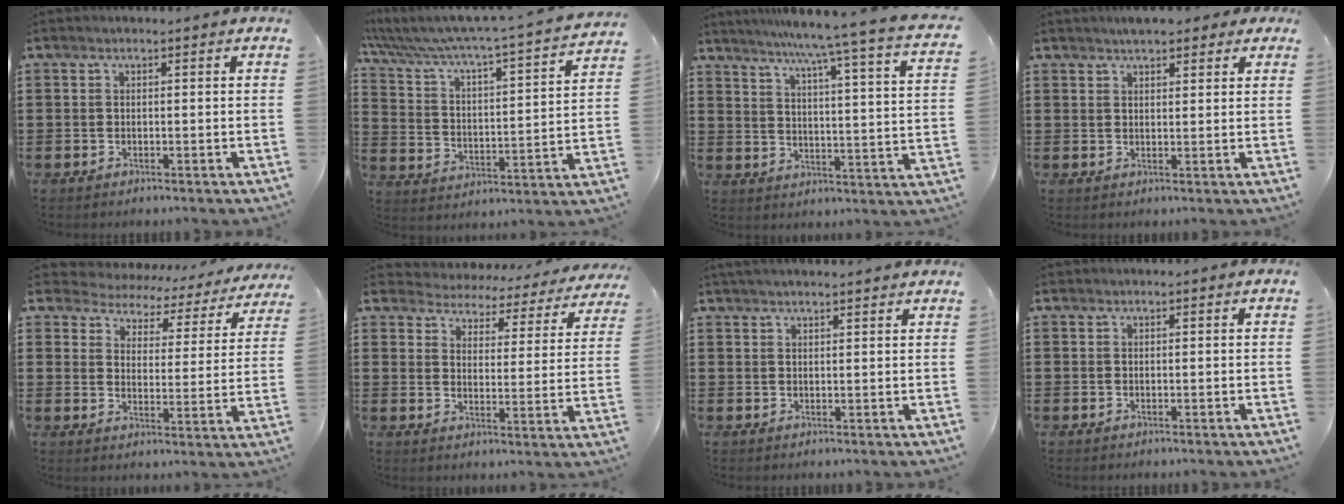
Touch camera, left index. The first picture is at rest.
{"total": 4.9, "force": [4.6, 0.0, 1.8], "torque": [-0.062, -0.050, 0.067]}
{"total": 6.0, "force": [4.9, -1.8, 2.9], "torque": [-0.069, -0.054, 0.069]}
{"total": 3.2, "force": [2.7, 0.9, 1.4], "torque": [-0.026, -0.001, 0.046]}
{"total": 3.2, "force": [3.0, 1.1, -0.2], "torque": [-0.023, -0.024, 0.043]}
{"total": 3.2, "force": [3.1, 0.4, -0.5], "torque": [-0.016, -0.033, 0.045]}
{"total": 1.9, "force": [1.9, 0.1, 0.4], "torque": [-0.012, 0.002, 0.037]}
{"total": 0.0}